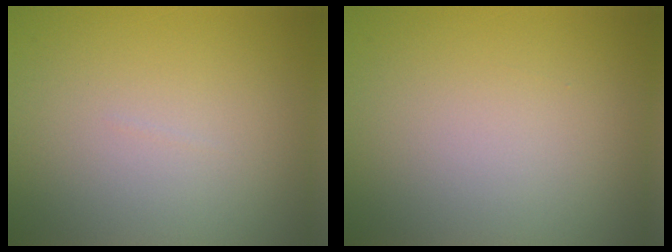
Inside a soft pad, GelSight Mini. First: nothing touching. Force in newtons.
{"total": 0.0}